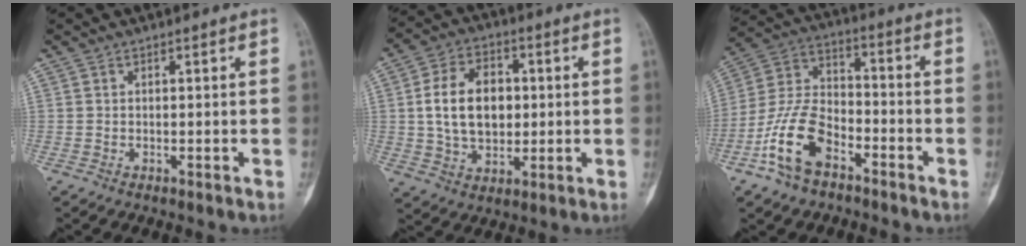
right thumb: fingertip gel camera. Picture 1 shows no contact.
{"total": 13.3, "force": [1.3, 9.1, 9.6], "torque": [-0.142, 0.007, 0.024]}
{"total": 13.5, "force": [-7.0, 7.6, 8.7], "torque": [-0.172, 0.049, -0.140]}